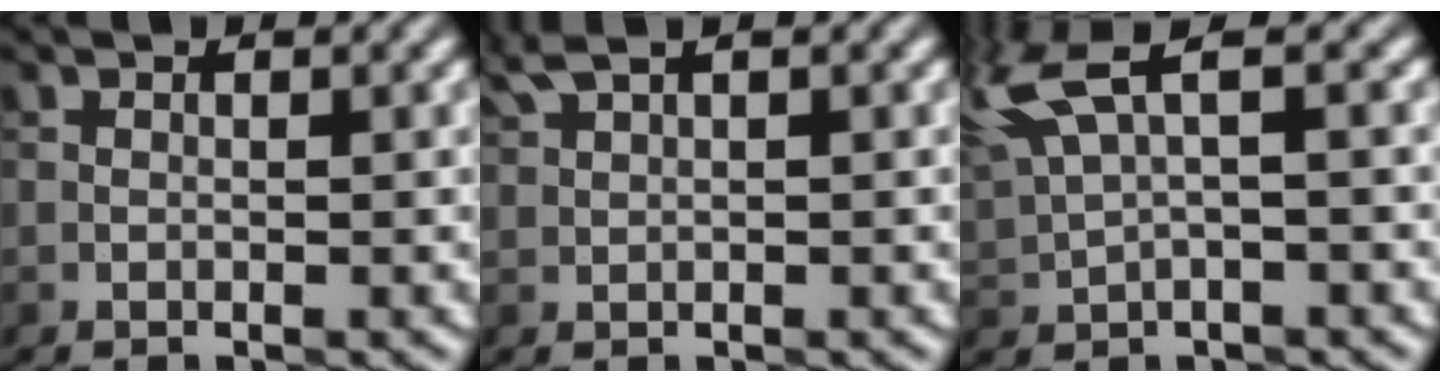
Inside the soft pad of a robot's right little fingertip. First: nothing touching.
{"total": 2.3, "force": [1.8, 0.2, 1.4], "torque": [-0.037, 0.012, 0.043]}
{"total": 6.1, "force": [3.2, 1.4, 5.0], "torque": [-0.125, 0.019, 0.065]}